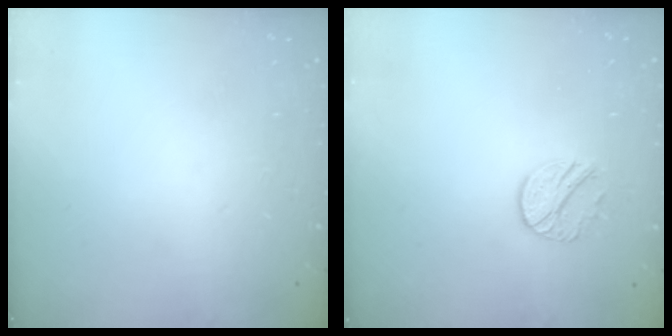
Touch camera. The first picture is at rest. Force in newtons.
{"total": 8.3, "press": 8.3, "slide": 0.3}